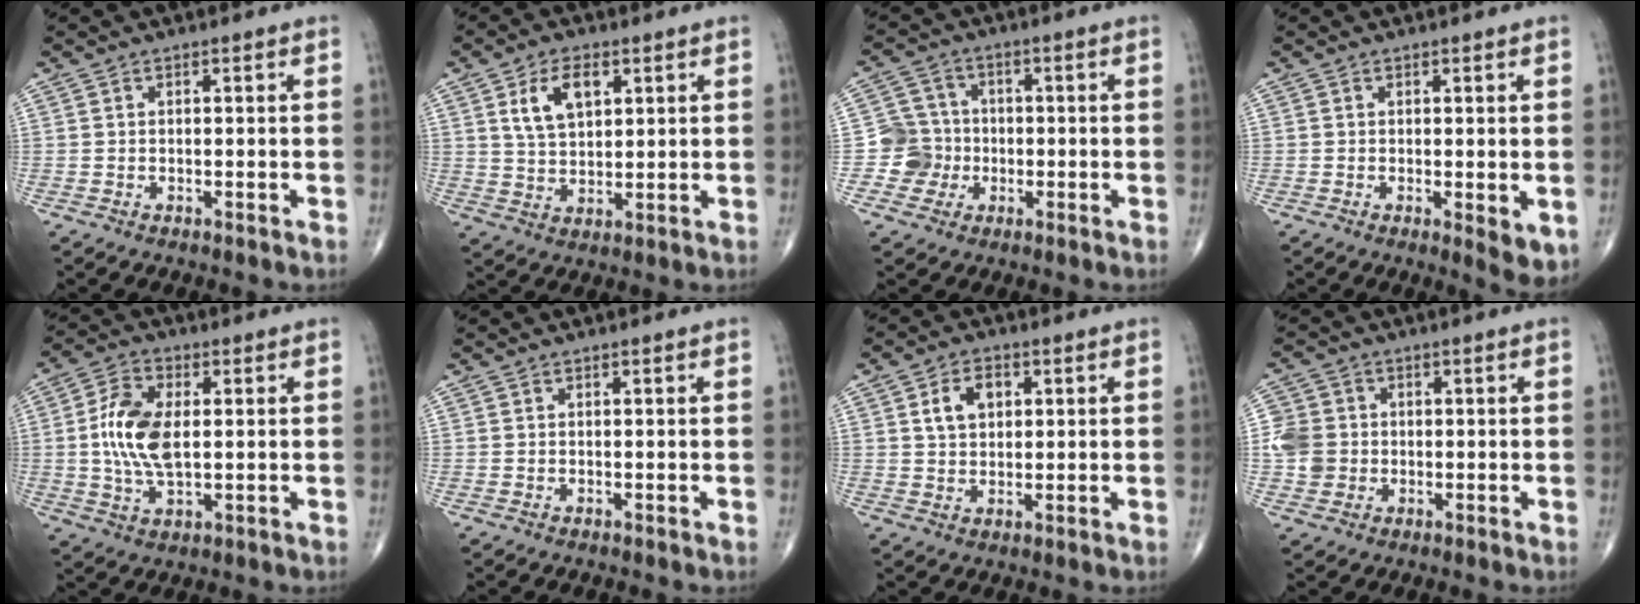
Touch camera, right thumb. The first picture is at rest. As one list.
[{"total": 8.1, "force": [3.3, 4.6, 5.9], "torque": [-0.093, -0.010, 0.065]}, {"total": 6.4, "force": [-1.5, 6.2, 0.2], "torque": [0.035, 0.017, -0.036]}, {"total": 4.5, "force": [-0.6, 1.5, 4.2], "torque": [-0.056, -0.014, -0.005]}, {"total": 10.8, "force": [0.6, 5.6, 9.2], "torque": [-0.188, 0.001, 0.011]}, {"total": 0.0}, {"total": 5.9, "force": [1.8, 4.1, 3.9], "torque": [-0.053, 0.001, 0.031]}, {"total": 6.3, "force": [-0.4, 5.9, 2.2], "torque": [-0.025, 0.007, -0.009]}]